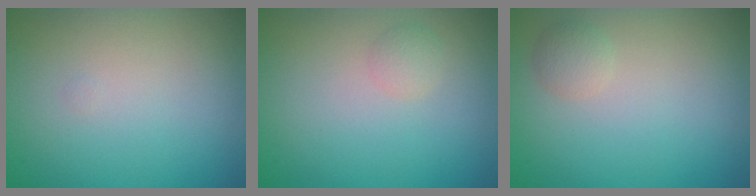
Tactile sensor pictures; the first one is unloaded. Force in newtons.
{"total": 1.1, "press": 1.1, "slide": 0.1}
{"total": 1.3, "press": 1.3, "slide": 0.0}